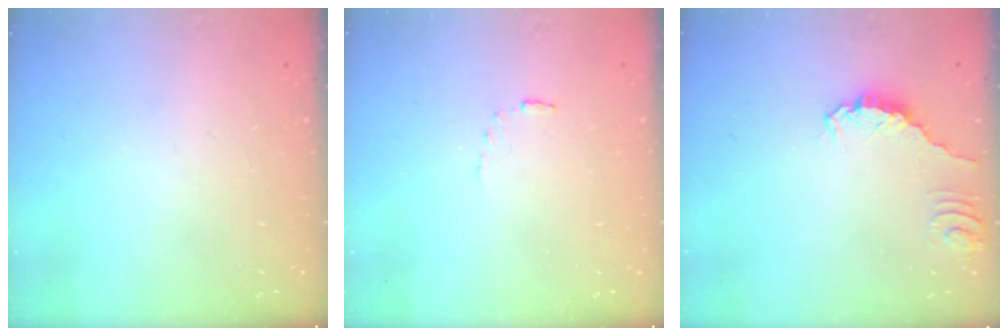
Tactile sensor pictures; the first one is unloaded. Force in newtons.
{"total": 3.7, "press": 3.7, "slide": 0.5}
{"total": 0.0}